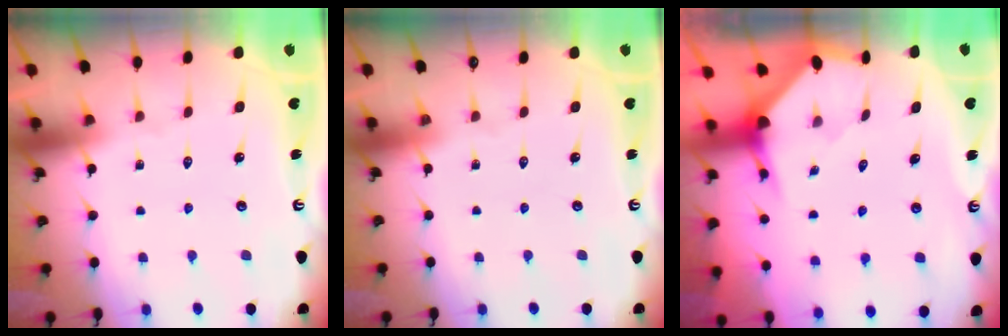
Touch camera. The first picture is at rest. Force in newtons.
{"total": 0.0}
{"total": 3.3, "press": 3.3, "slide": 0.1}